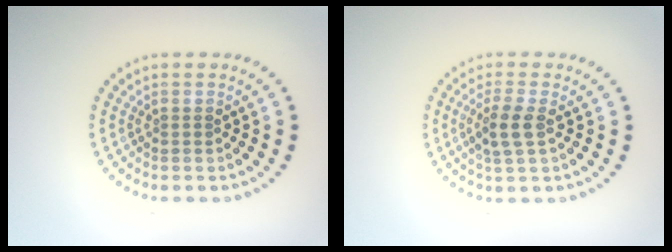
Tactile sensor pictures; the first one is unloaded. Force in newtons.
{"total": 2.4, "press": 2.3, "slide": 0.8}